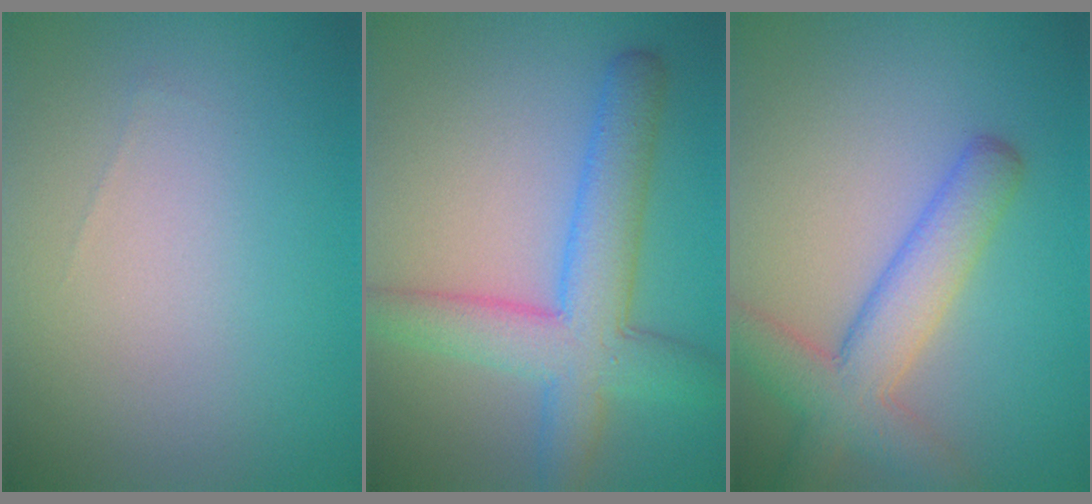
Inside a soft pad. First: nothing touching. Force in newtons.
{"total": 6.6, "press": 6.6, "slide": 0.2}
{"total": 5.5, "press": 5.5, "slide": 0.2}